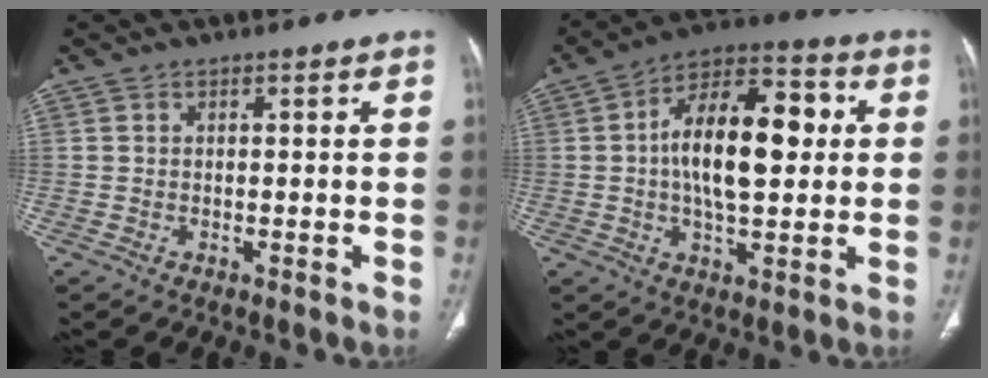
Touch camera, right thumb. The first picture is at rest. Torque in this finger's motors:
{"motor_torque": [1.00, 1.55, 0.22, 0.21, 0.25]}